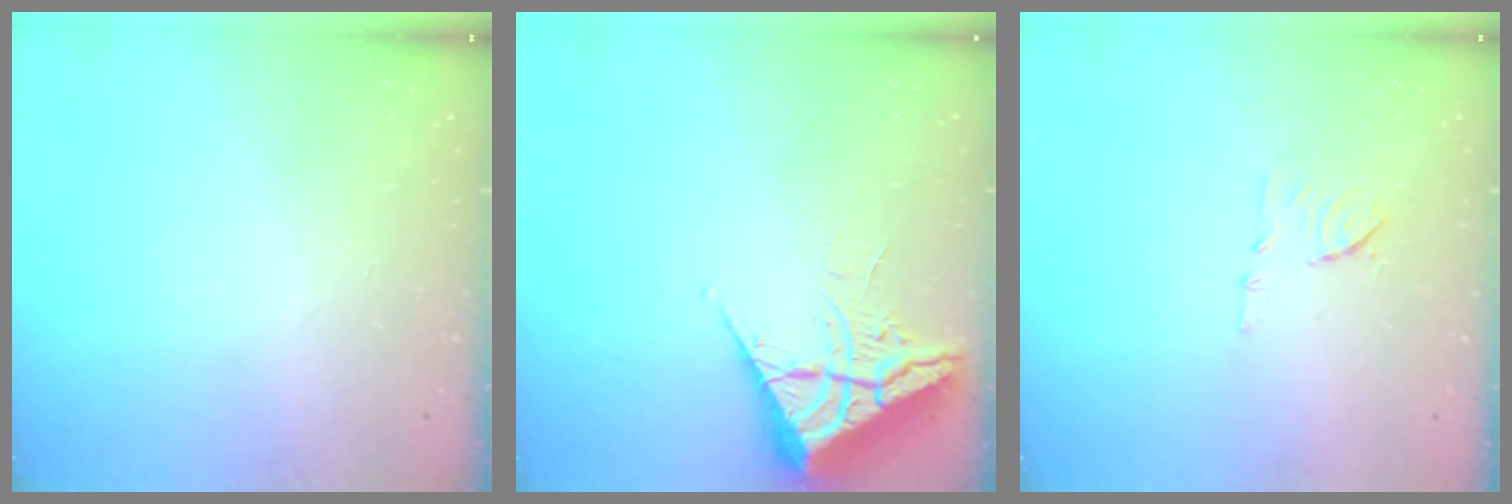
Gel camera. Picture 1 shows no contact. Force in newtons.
{"total": 6.5, "press": 6.4, "slide": 0.7}
{"total": 7.5, "press": 7.5, "slide": 0.8}